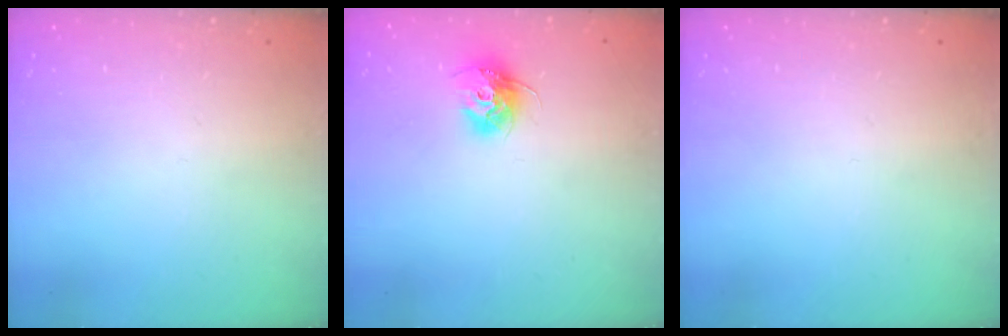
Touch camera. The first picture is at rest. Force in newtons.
{"total": 10.2, "press": 10.2, "slide": 0.6}
{"total": 0.0}